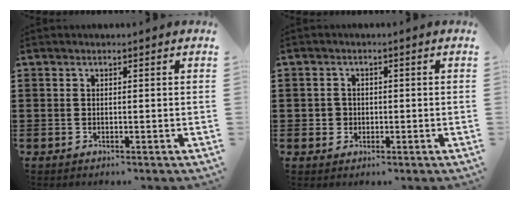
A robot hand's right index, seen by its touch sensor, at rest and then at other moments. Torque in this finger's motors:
{"motor_torque": [1.21, 0.93, -0.28, -0.21]}